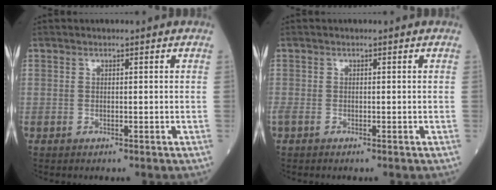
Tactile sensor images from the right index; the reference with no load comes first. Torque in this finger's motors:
{"motor_torque": [0.43, -0.28, 0.71, 0.15]}